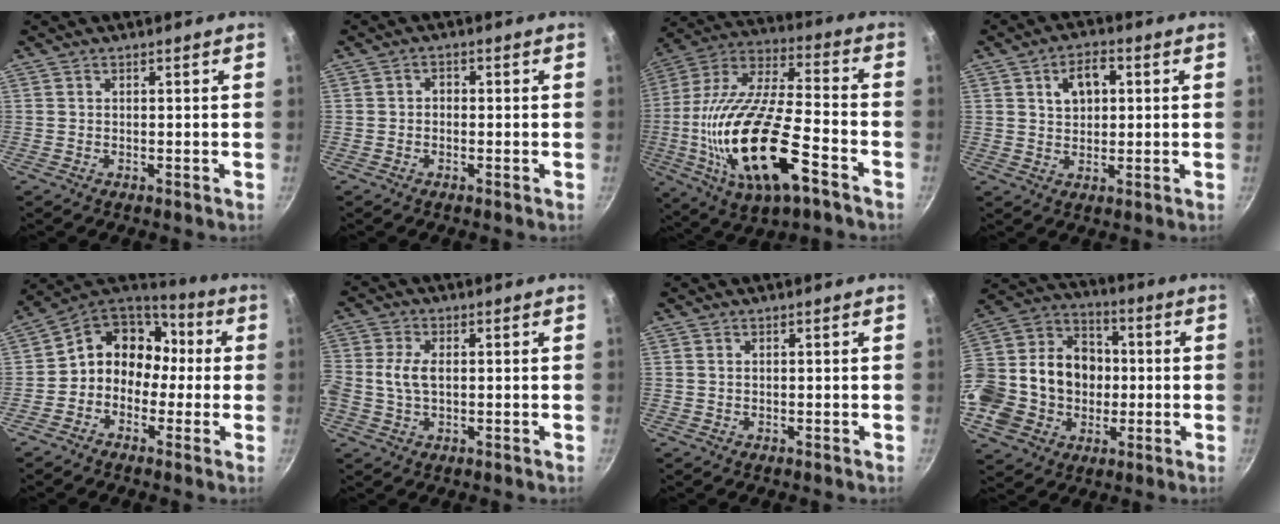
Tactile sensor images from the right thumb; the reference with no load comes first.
{"total": 1.5, "force": [-0.5, 1.2, 0.8], "torque": [-0.011, 0.009, -0.009]}
{"total": 26.2, "force": [-8.5, 10.0, 22.7], "torque": [-0.429, 0.016, -0.156]}
{"total": 6.7, "force": [1.8, 4.3, 4.7], "torque": [-0.055, 0.007, 0.029]}
{"total": 12.9, "force": [-0.6, 11.0, 6.6], "torque": [-0.057, 0.050, -0.030]}
{"total": 5.5, "force": [0.2, 3.4, 4.3], "torque": [-0.088, 0.009, -0.002]}
{"total": 0.0}
{"total": 25.2, "force": [-2.4, 21.2, 13.4], "torque": [-0.264, 0.054, -0.029]}